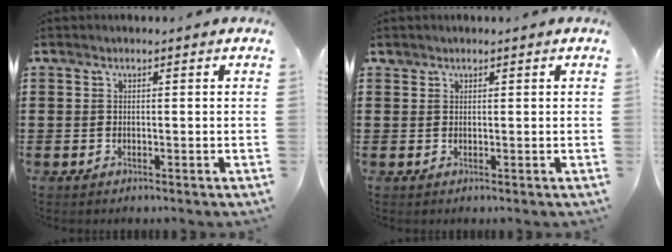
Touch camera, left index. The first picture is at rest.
{"total": 0.8, "force": [0.7, 0.4, 0.1], "torque": [-0.005, 0.003, 0.014]}